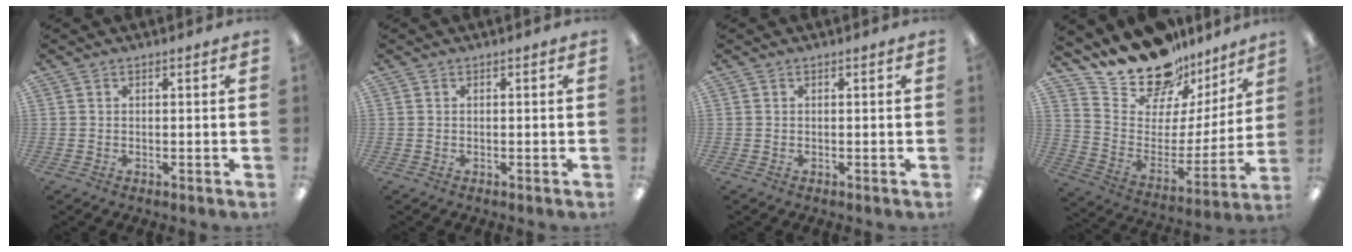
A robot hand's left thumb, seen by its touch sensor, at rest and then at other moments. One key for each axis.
{"total": 0.0}
{"total": 0.0}
{"total": 19.4, "fx": 17.5, "fy": 7.1, "fz": 4.5, "tx": -0.090, "ty": -0.144, "tz": 0.310}